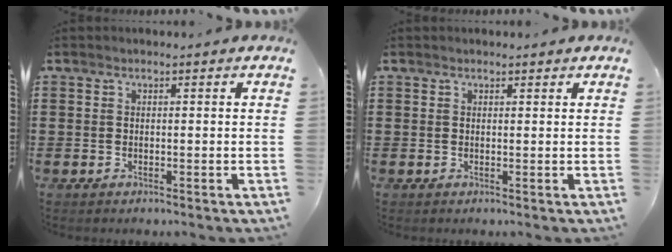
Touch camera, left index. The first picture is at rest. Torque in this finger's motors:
{"motor_torque": [0.24, 0.39, 0.06, -0.01]}